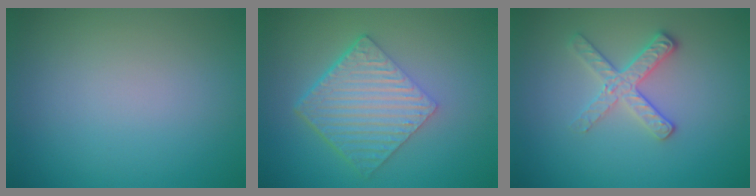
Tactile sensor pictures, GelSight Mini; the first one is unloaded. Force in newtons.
{"total": 6.4, "press": 4.3, "slide": 4.7}
{"total": 2.7, "press": 2.5, "slide": 1.1}